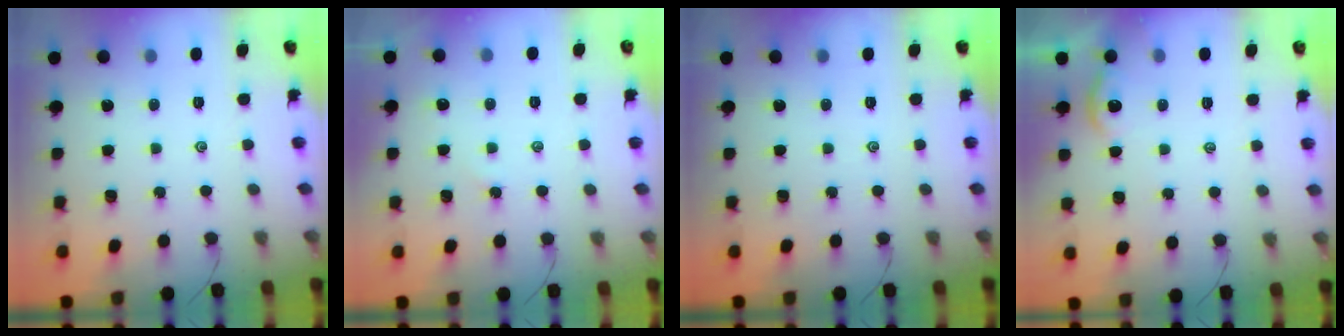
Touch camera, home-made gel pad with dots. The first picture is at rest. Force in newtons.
{"total": 2.8, "press": 2.8, "slide": 0.5}
{"total": 0.0}
{"total": 2.0, "press": 1.9, "slide": 0.5}